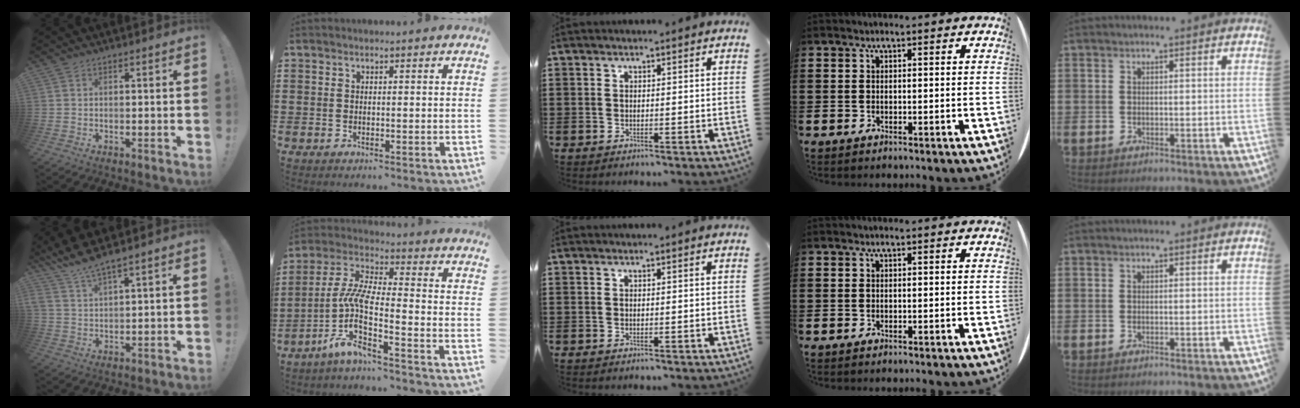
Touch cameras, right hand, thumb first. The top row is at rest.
{"thumb": {"total": 6.1, "force": [5.4, -0.1, 2.8], "torque": [-0.068, -0.026, 0.098]}, "index": {"total": 7.1, "force": [-3.6, 0.8, 6.1], "torque": [-0.164, -0.040, -0.088]}}